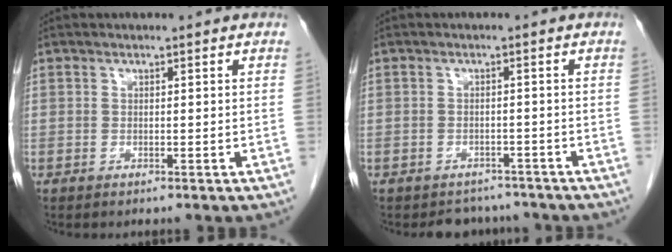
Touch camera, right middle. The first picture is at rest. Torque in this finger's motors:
{"motor_torque": [-0.32, -0.40, -0.10, -0.01]}